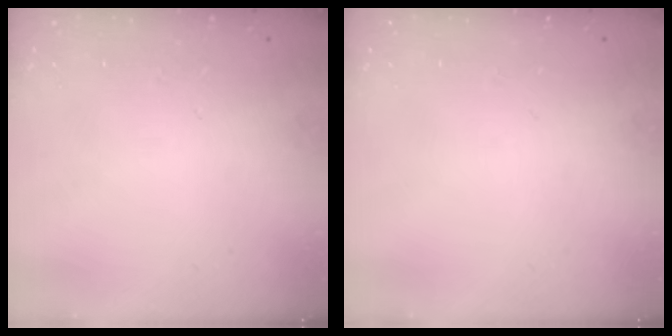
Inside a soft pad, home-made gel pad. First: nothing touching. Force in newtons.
{"total": 0.0}